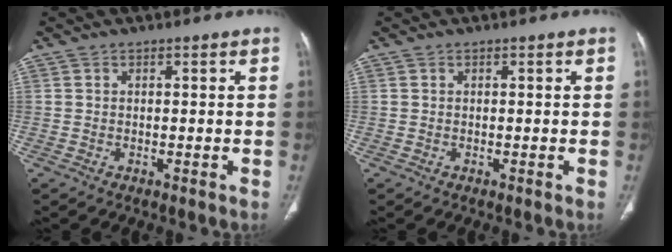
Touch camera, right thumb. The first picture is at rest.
{"total": 0.0}